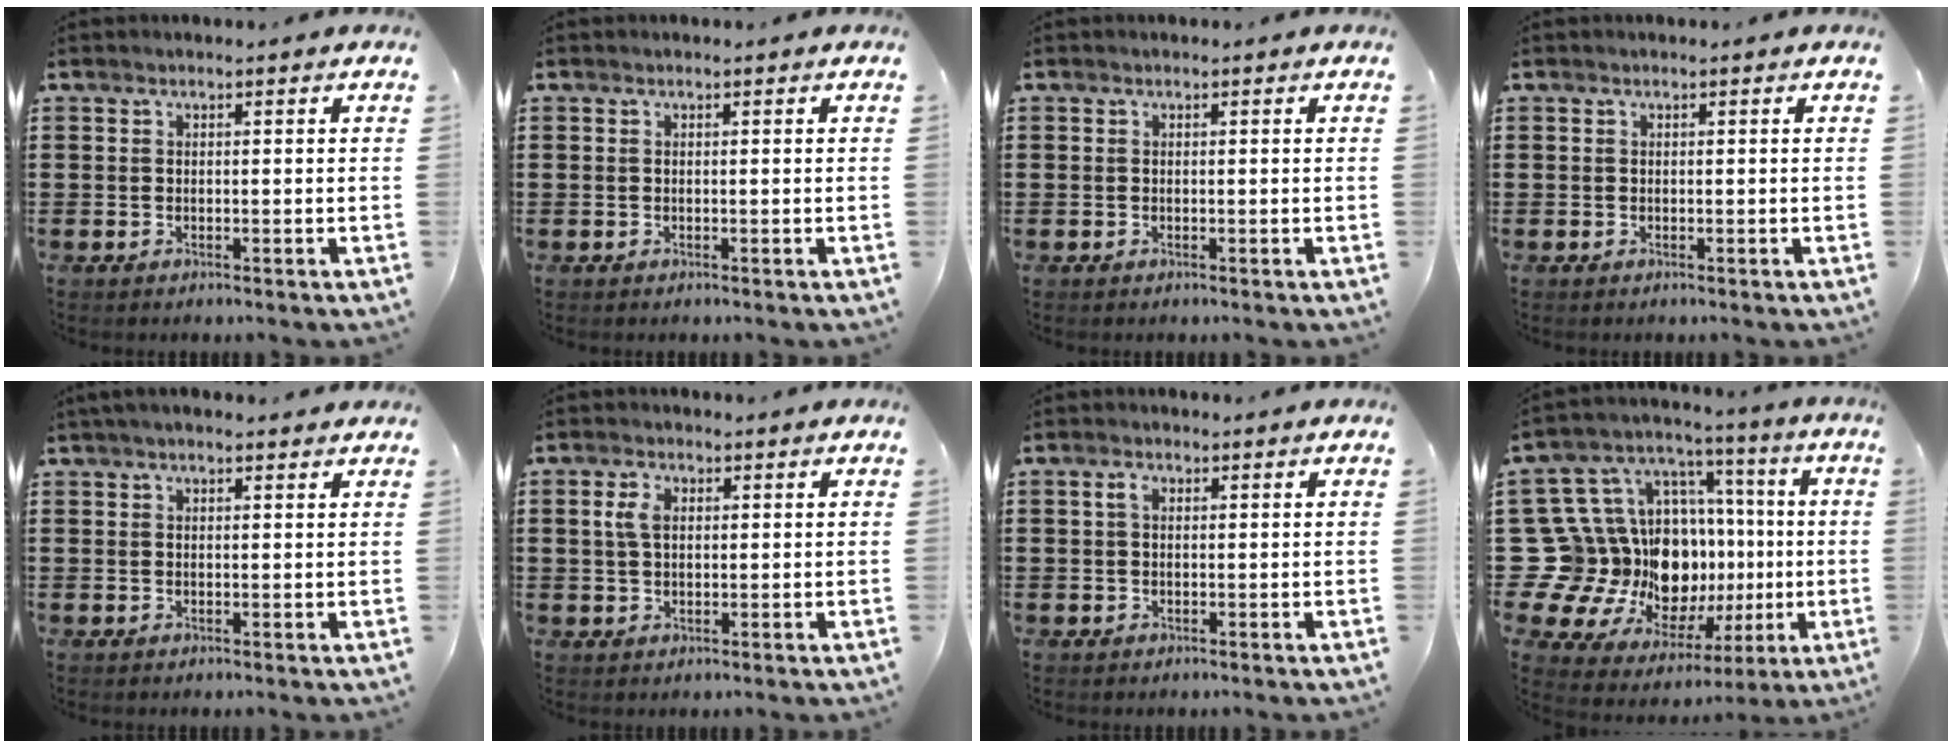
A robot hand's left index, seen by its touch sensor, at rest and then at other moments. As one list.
[{"total": 0.0}, {"total": 0.0}, {"total": 0.0}, {"total": 1.0, "force": [0.4, 0.4, 0.7], "torque": [-0.015, 0.004, 0.007]}, {"total": 3.4, "force": [1.0, 2.0, 2.5], "torque": [-0.057, 0.010, 0.016]}, {"total": 1.7, "force": [0.5, 1.1, 1.3], "torque": [-0.029, 0.008, 0.009]}, {"total": 19.1, "force": [-2.1, 16.9, 8.7], "torque": [-0.213, -0.036, 0.007]}]